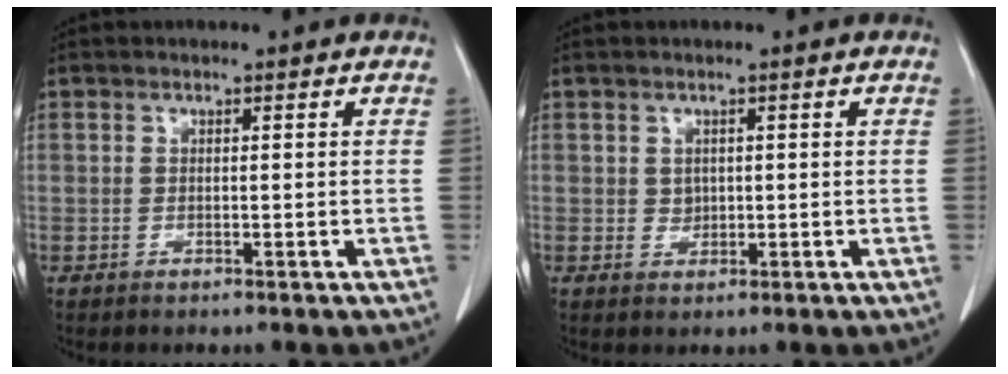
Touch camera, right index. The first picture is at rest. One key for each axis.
{"total": 1.3, "fx": 0.2, "fy": 1.1, "fz": 0.6, "tx": -0.008, "ty": -0.002, "tz": 0.007}